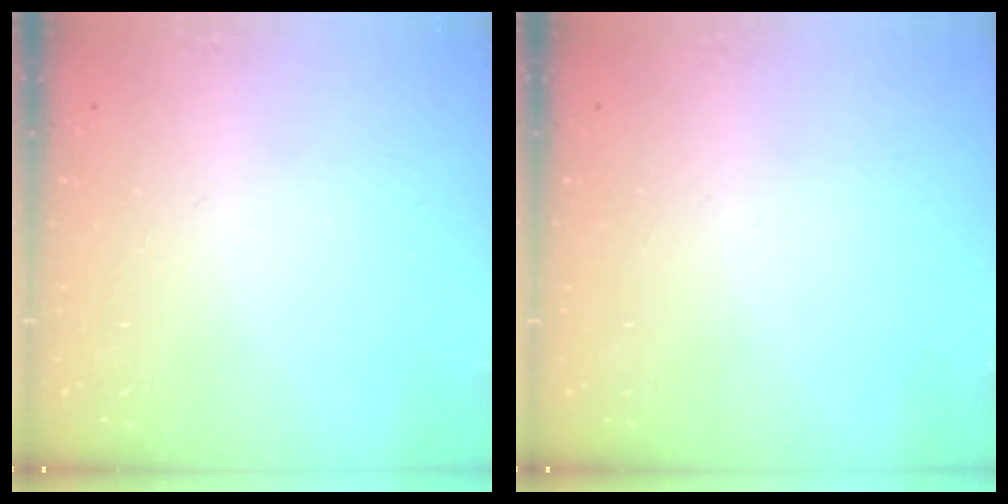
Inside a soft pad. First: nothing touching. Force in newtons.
{"total": 0.0}